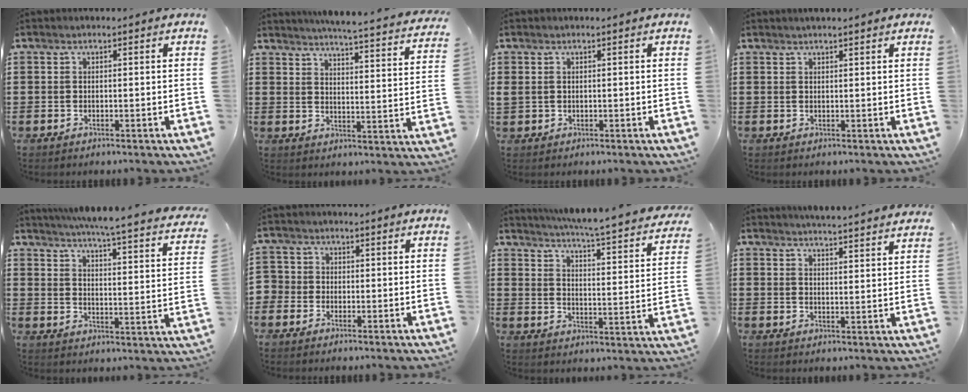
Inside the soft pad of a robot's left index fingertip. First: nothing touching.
{"total": 4.4, "force": [4.2, -0.6, 1.3], "torque": [-0.039, -0.044, 0.065]}
{"total": 0.8, "force": [0.3, 0.7, 0.3], "torque": [-0.010, 0.005, 0.004]}
{"total": 1.1, "force": [0.9, 0.0, 0.5], "torque": [-0.011, 0.000, 0.018]}
{"total": 4.7, "force": [4.1, -0.8, 2.1], "torque": [-0.063, -0.041, 0.061]}
{"total": 2.1, "force": [-0.9, 1.9, -0.1], "torque": [-0.011, 0.004, -0.023]}
{"total": 4.8, "force": [4.4, -0.8, 1.7], "torque": [-0.058, -0.043, 0.067]}
{"total": 3.8, "force": [3.7, -0.8, 0.2], "torque": [-0.017, -0.023, 0.066]}